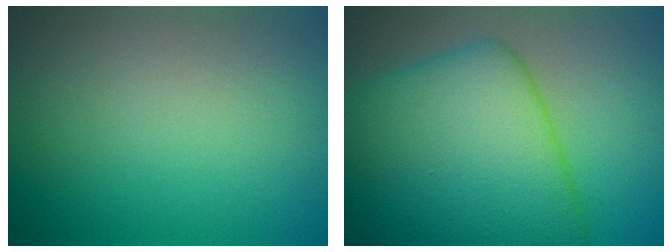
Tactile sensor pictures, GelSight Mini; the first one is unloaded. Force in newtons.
{"total": 14.2, "press": 14.2, "slide": 0.3}